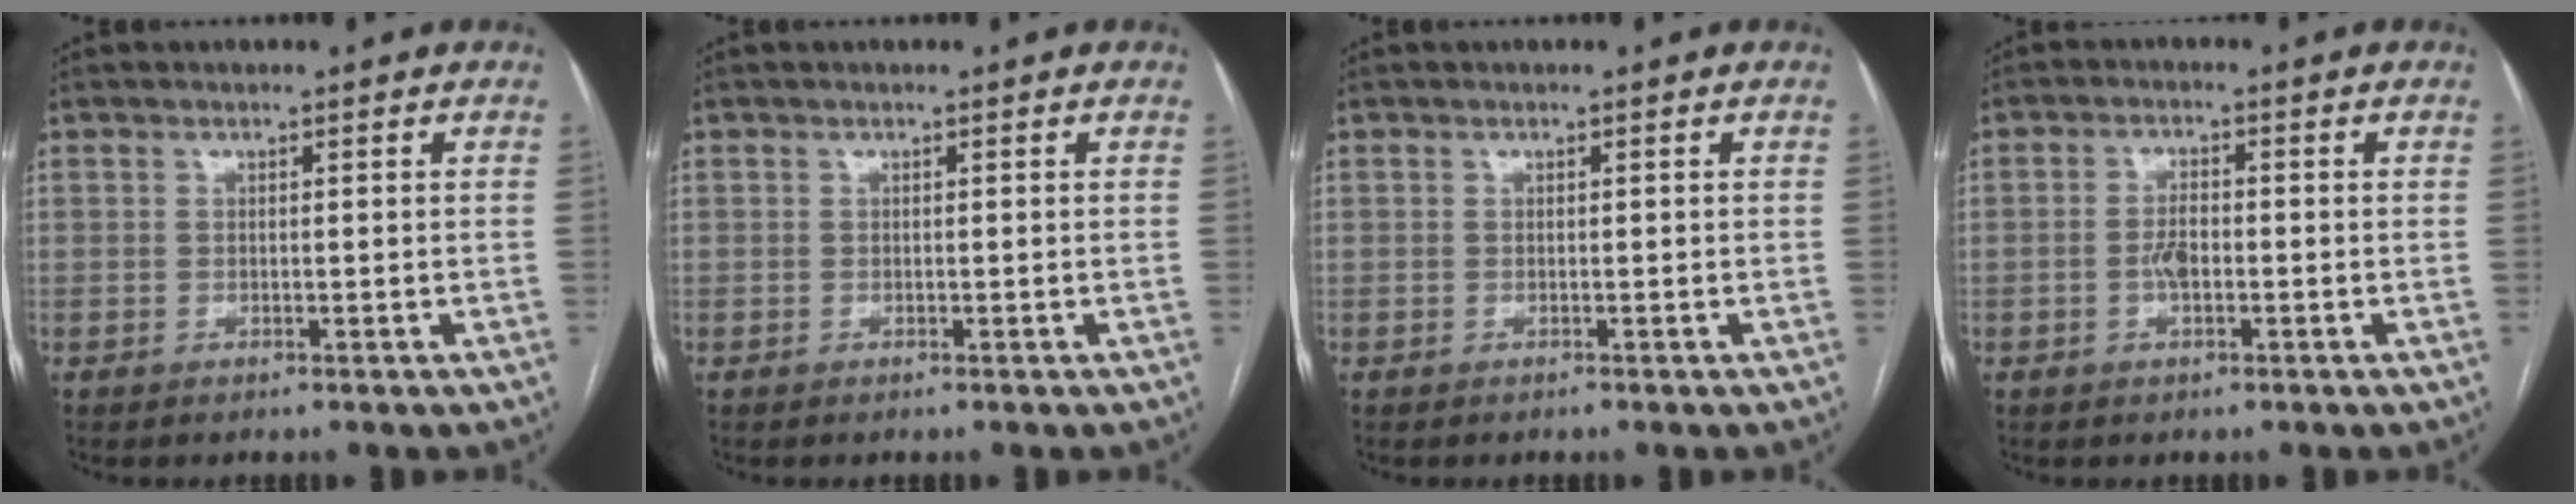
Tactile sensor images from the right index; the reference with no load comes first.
{"total": 0.0}
{"total": 0.0}
{"total": 2.9, "force": [-0.8, 1.2, 2.5], "torque": [-0.052, 0.004, -0.013]}